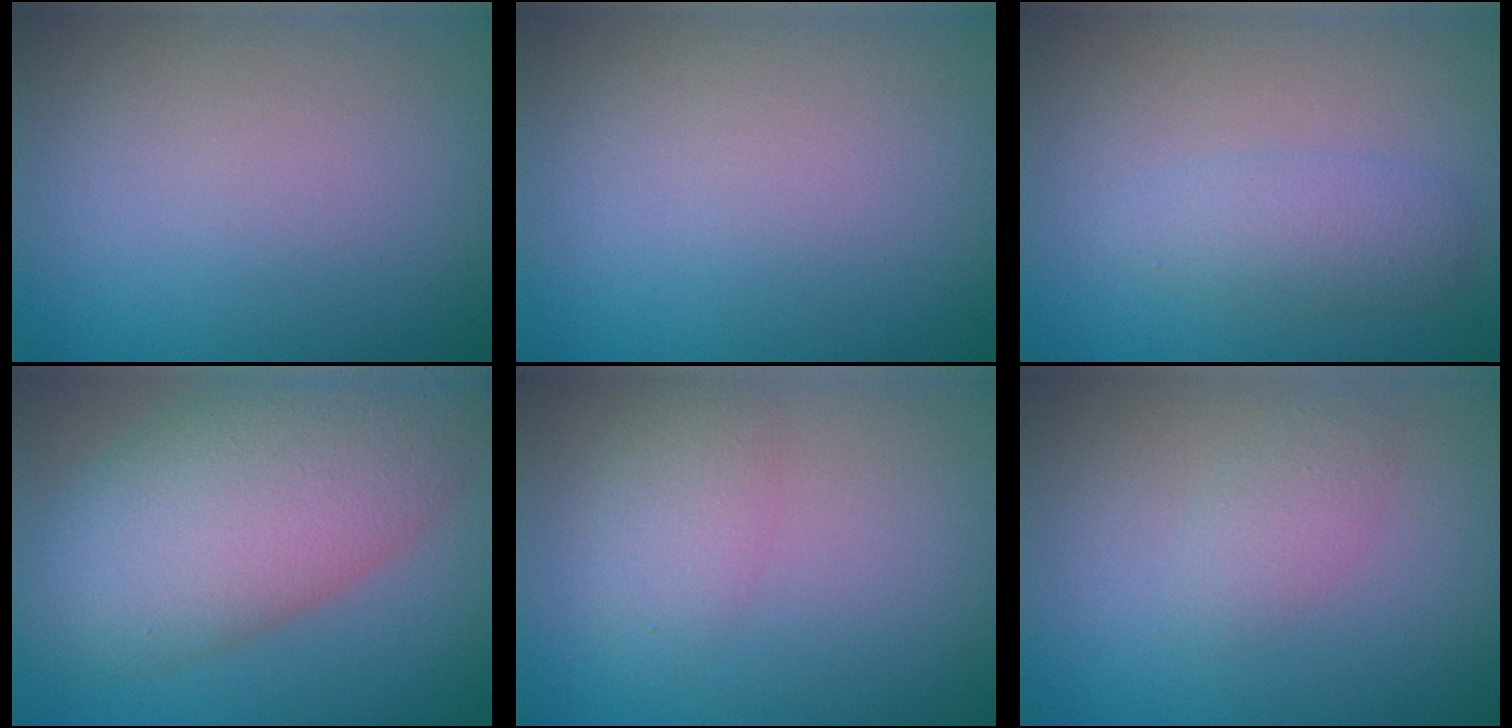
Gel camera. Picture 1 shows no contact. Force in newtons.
{"total": 0.0}
{"total": 2.4, "press": 2.4, "slide": 0.1}
{"total": 10.8, "press": 10.8, "slide": 0.5}
{"total": 2.4, "press": 2.4, "slide": 0.1}
{"total": 1.7, "press": 1.7, "slide": 0.1}